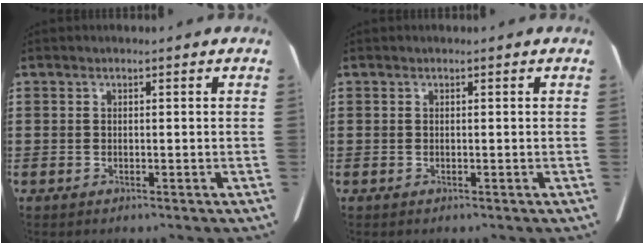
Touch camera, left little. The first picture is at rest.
{"total": 0.0}